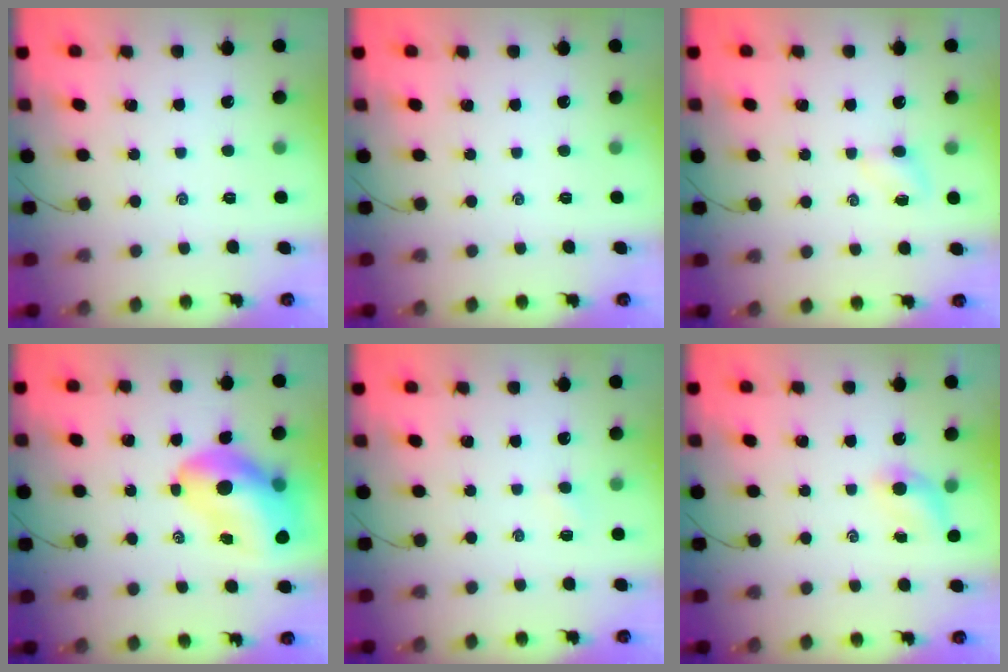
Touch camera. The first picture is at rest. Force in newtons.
{"total": 0.0}
{"total": 2.8, "press": 2.6, "slide": 1.0}
{"total": 14.6, "press": 14.0, "slide": 4.1}
{"total": 2.5, "press": 2.4, "slide": 0.8}
{"total": 4.7, "press": 4.5, "slide": 1.2}